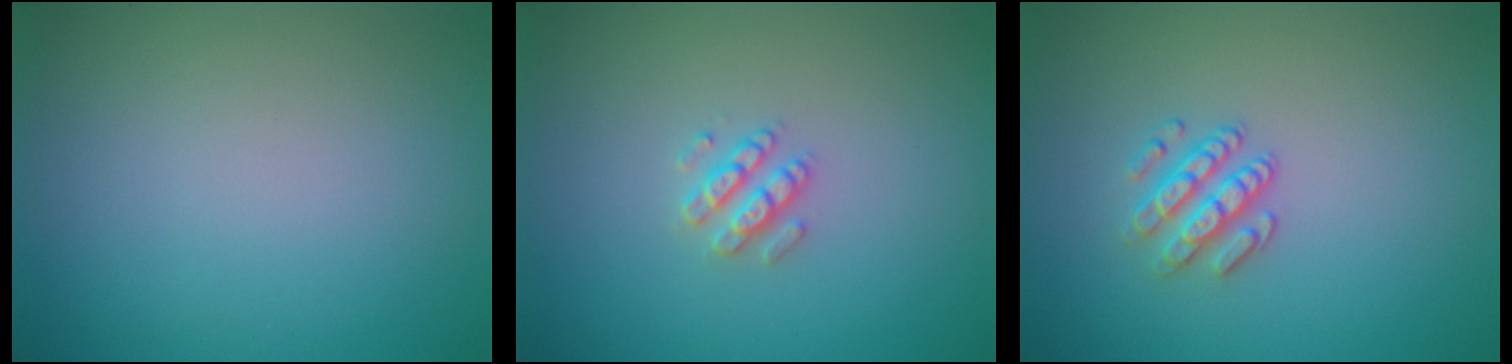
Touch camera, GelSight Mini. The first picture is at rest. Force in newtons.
{"total": 2.1, "press": 2.0, "slide": 0.5}
{"total": 2.5, "press": 2.3, "slide": 0.9}